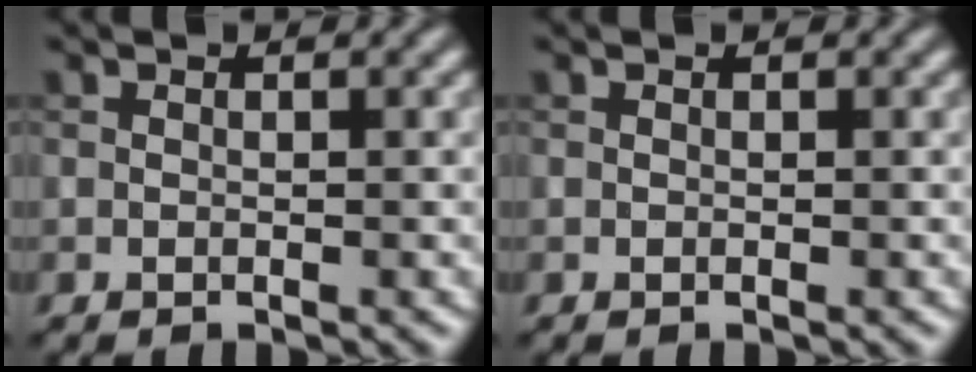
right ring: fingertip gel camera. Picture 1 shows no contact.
{"total": 0.0}